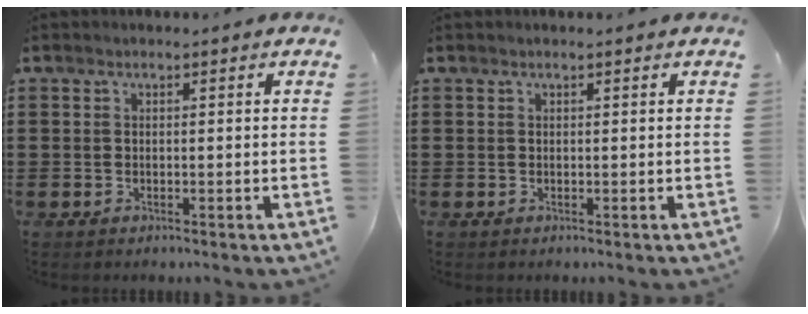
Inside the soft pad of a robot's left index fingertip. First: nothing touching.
{"total": 0.0}